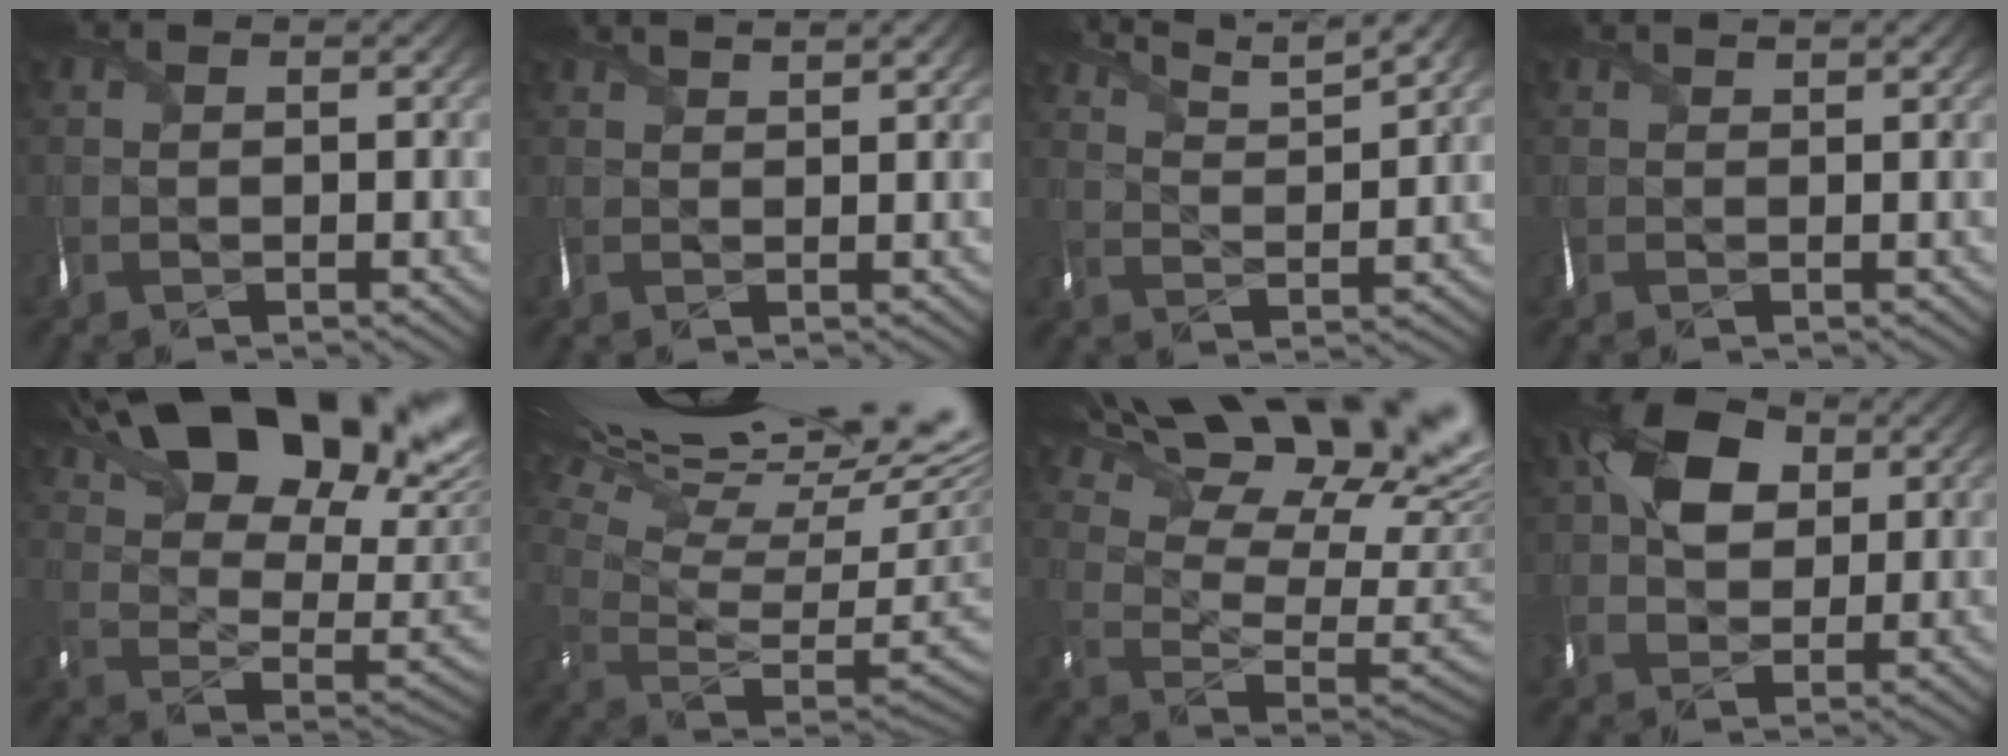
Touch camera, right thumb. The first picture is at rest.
{"total": 2.5, "force": [2.3, 0.1, 1.1], "torque": [-0.024, 0.004, 0.037]}
{"total": 6.2, "force": [5.3, 0.6, 3.0], "torque": [-0.066, 0.009, 0.098]}
{"total": 1.5, "force": [1.4, 0.0, 0.6], "torque": [-0.014, 0.002, 0.024]}
{"total": 21.3, "force": [12.3, 10.2, 14.2], "torque": [-0.217, 0.050, 0.186]}
{"total": 19.9, "force": [11.0, 6.9, 15.0], "torque": [-0.245, 0.071, 0.204]}
{"total": 20.3, "force": [12.6, 8.0, 13.8], "torque": [-0.217, 0.050, 0.194]}
{"total": 9.1, "force": [2.4, 6.5, 5.8], "torque": [-0.118, 0.012, 0.034]}